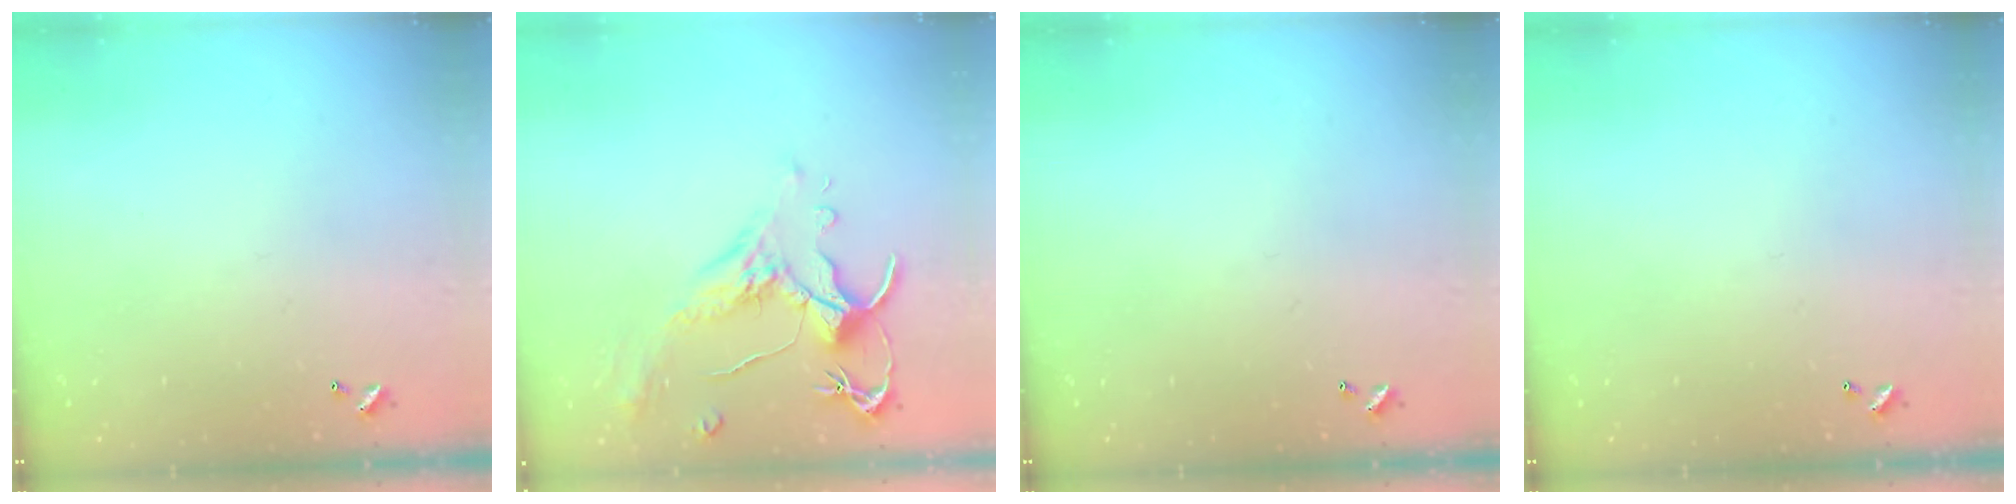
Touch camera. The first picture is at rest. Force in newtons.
{"total": 1.5, "press": 1.0, "slide": 1.1}
{"total": 0.0}
{"total": 0.0}